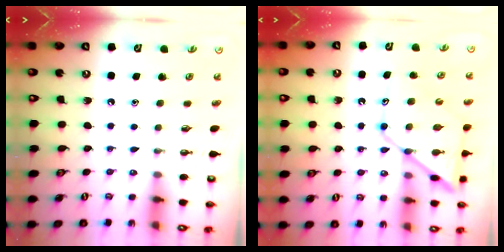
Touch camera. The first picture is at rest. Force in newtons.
{"total": 12.2, "press": 12.2, "slide": 1.0}